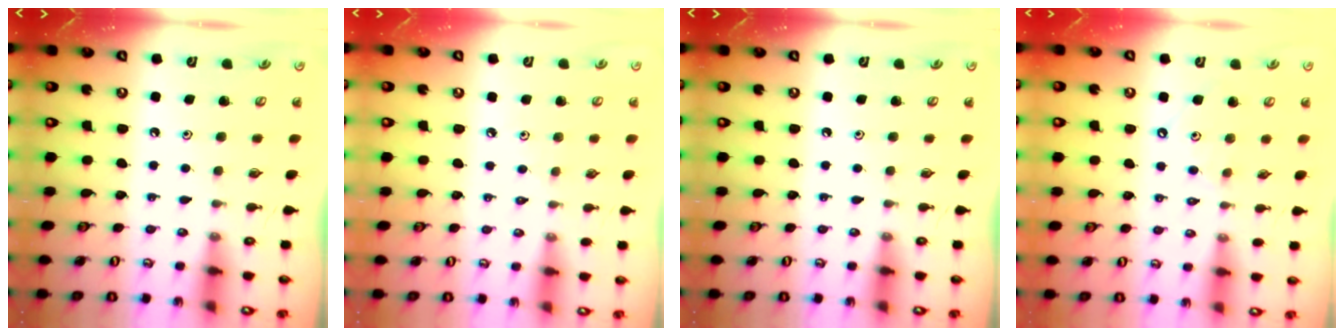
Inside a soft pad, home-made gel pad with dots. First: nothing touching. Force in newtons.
{"total": 2.9, "press": 2.8, "slide": 0.5}
{"total": 0.0}
{"total": 1.7, "press": 1.7, "slide": 0.3}